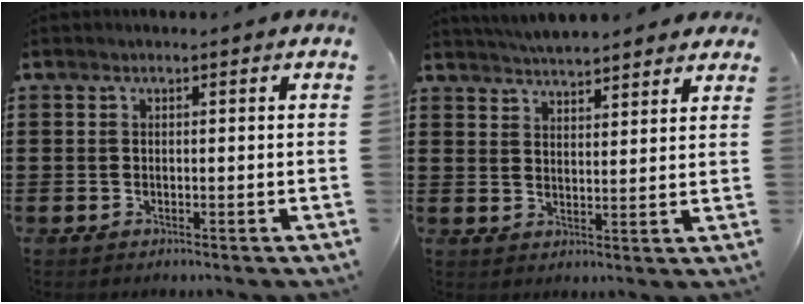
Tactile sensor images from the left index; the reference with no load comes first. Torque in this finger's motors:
{"motor_torque": [2.14, 0.00, 0.81, 0.16]}